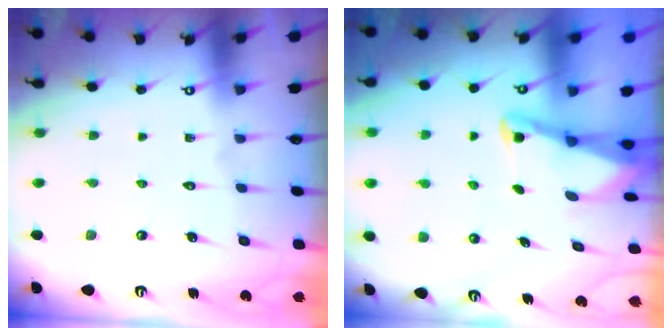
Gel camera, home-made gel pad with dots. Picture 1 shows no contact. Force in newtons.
{"total": 2.3, "press": 2.2, "slide": 0.2}